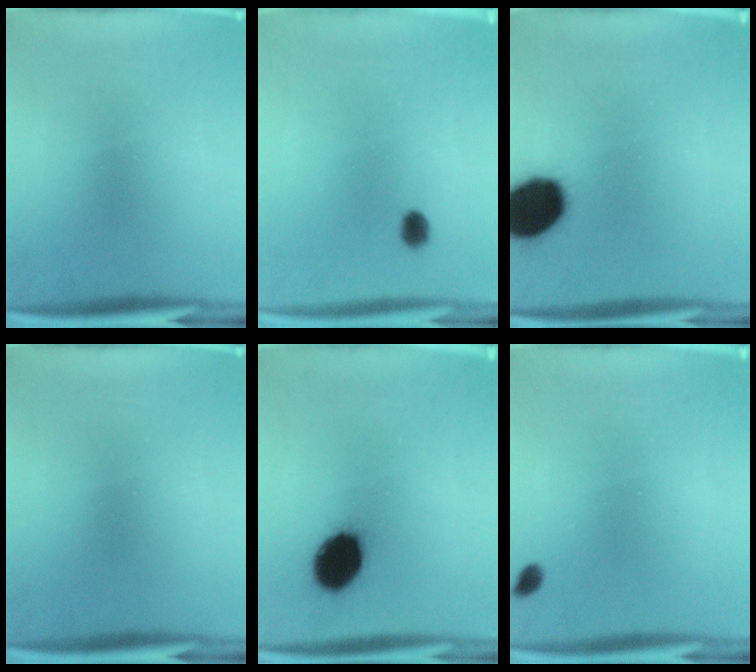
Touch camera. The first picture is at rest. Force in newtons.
{"total": 2.7}
{"total": 17.1}
{"total": 0.0}
{"total": 11.9}
{"total": 1.3}